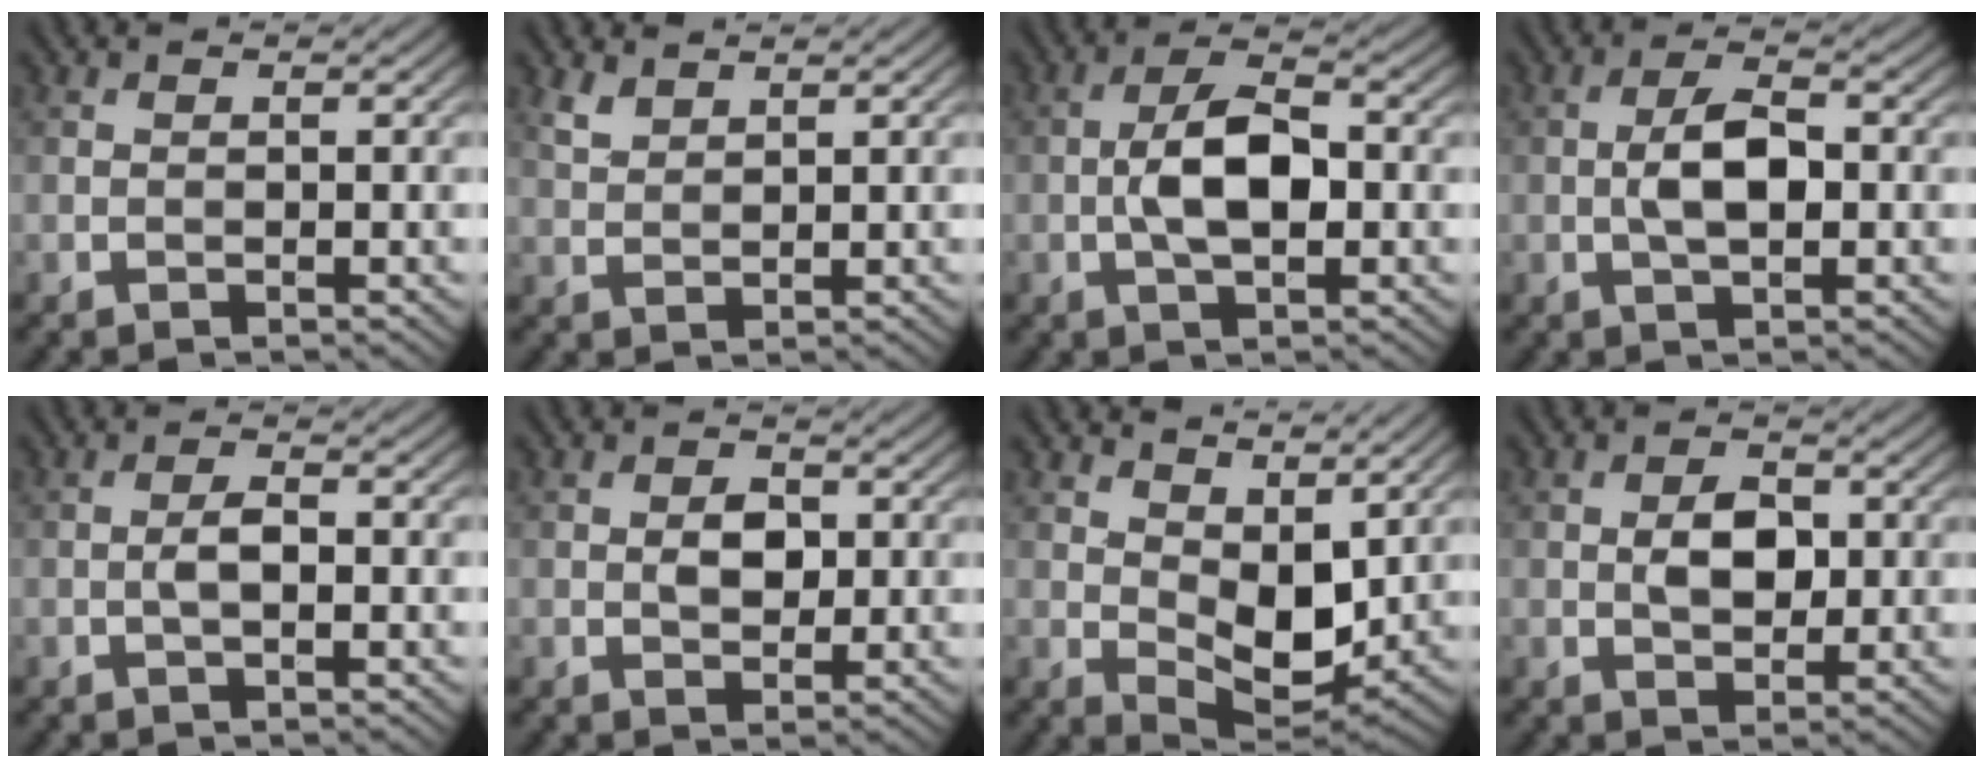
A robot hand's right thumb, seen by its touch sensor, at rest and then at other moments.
{"total": 2.3, "force": [1.9, 0.9, 1.0], "torque": [-0.028, 0.000, 0.045]}
{"total": 6.5, "force": [-0.7, 2.9, 5.9], "torque": [-0.115, 0.008, -0.019]}
{"total": 4.9, "force": [-0.3, 2.1, 4.4], "torque": [-0.090, 0.008, -0.010]}
{"total": 2.1, "force": [-0.4, 0.7, 2.0], "torque": [-0.039, 0.005, -0.014]}
{"total": 2.9, "force": [0.3, 2.0, 2.1], "torque": [-0.040, 0.000, 0.001]}
{"total": 8.5, "force": [3.1, 4.8, 6.4], "torque": [-0.118, -0.010, 0.054]}
{"total": 3.9, "force": [0.3, 2.5, 3.0], "torque": [-0.057, 0.001, 0.002]}